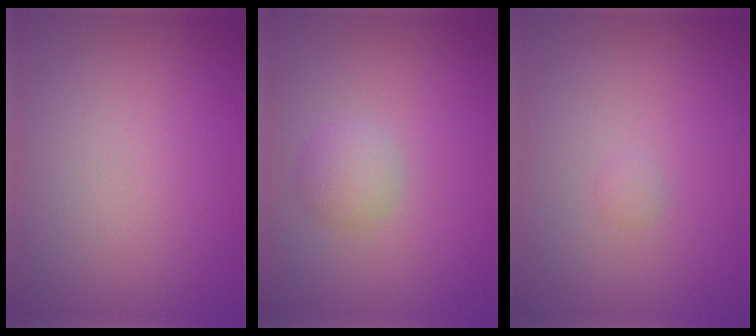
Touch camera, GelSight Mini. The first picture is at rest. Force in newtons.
{"total": 1.9, "press": 1.9, "slide": 0.1}
{"total": 0.5, "press": 0.5, "slide": 0.1}